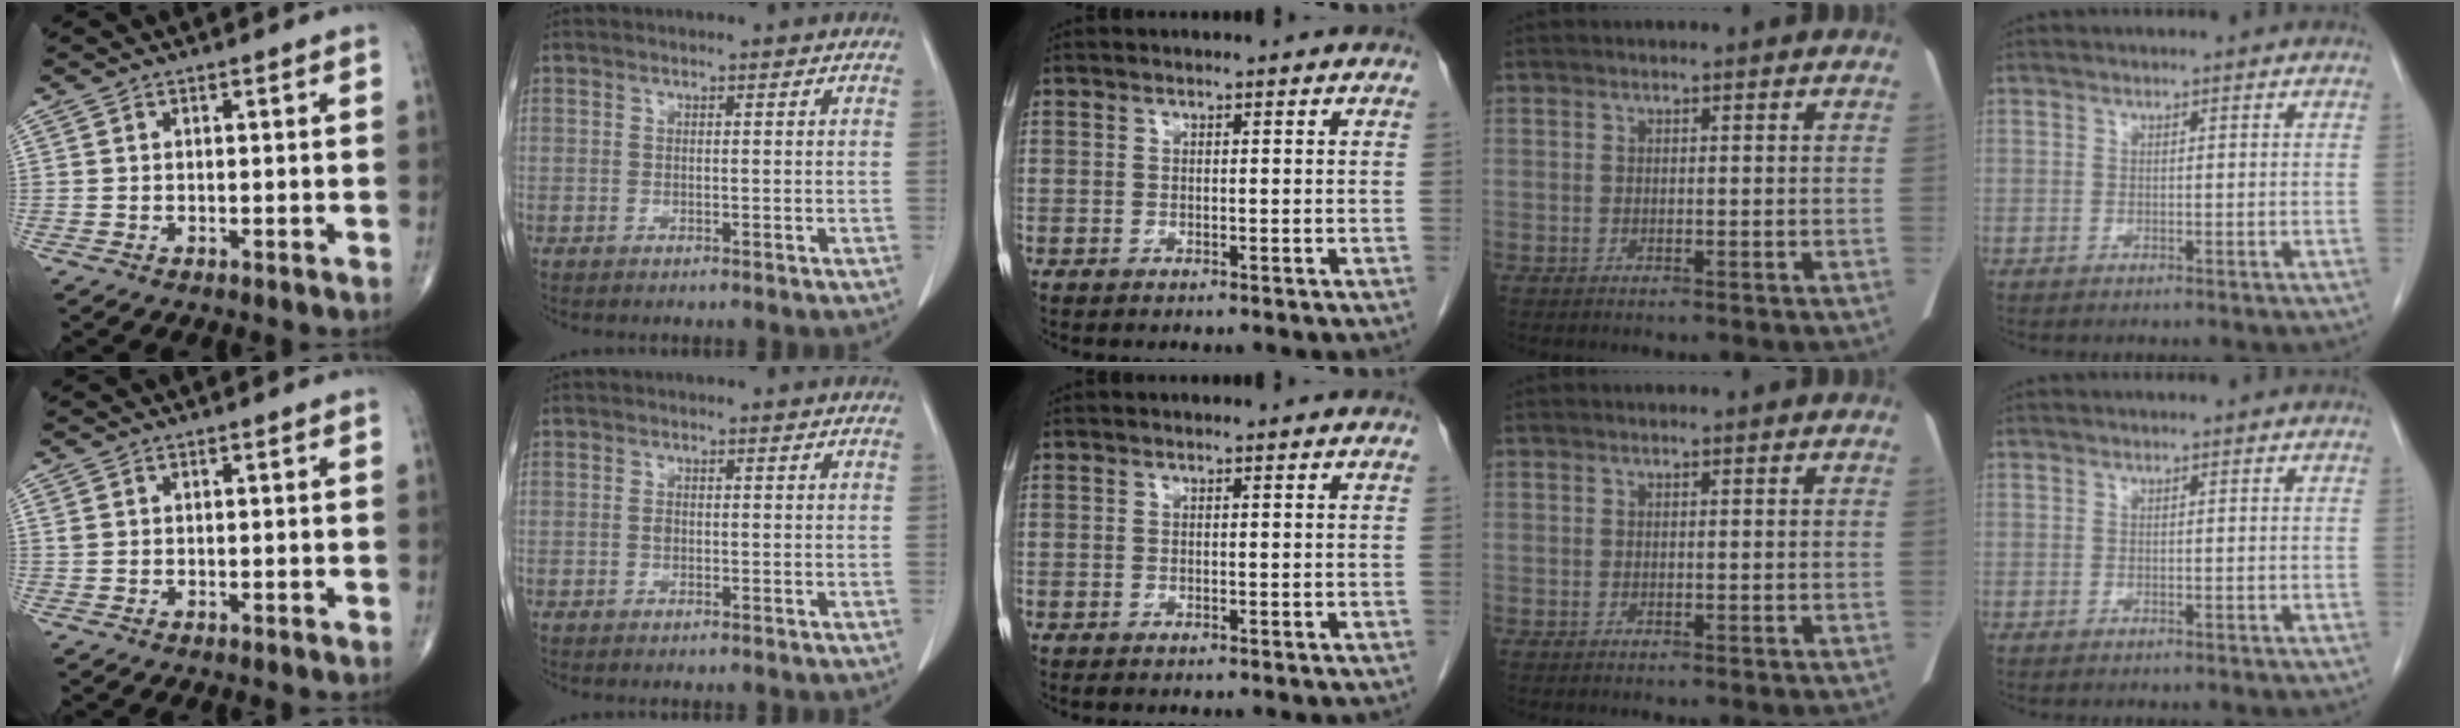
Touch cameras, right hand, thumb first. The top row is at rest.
{"thumb": {"total": 0.6, "force": [0.3, 0.4, 0.3], "torque": [-0.004, 0.005, 0.007]}, "index": {"total": 0.8, "force": [-0.1, 0.5, 0.6], "torque": [-0.013, 0.001, -0.003]}}